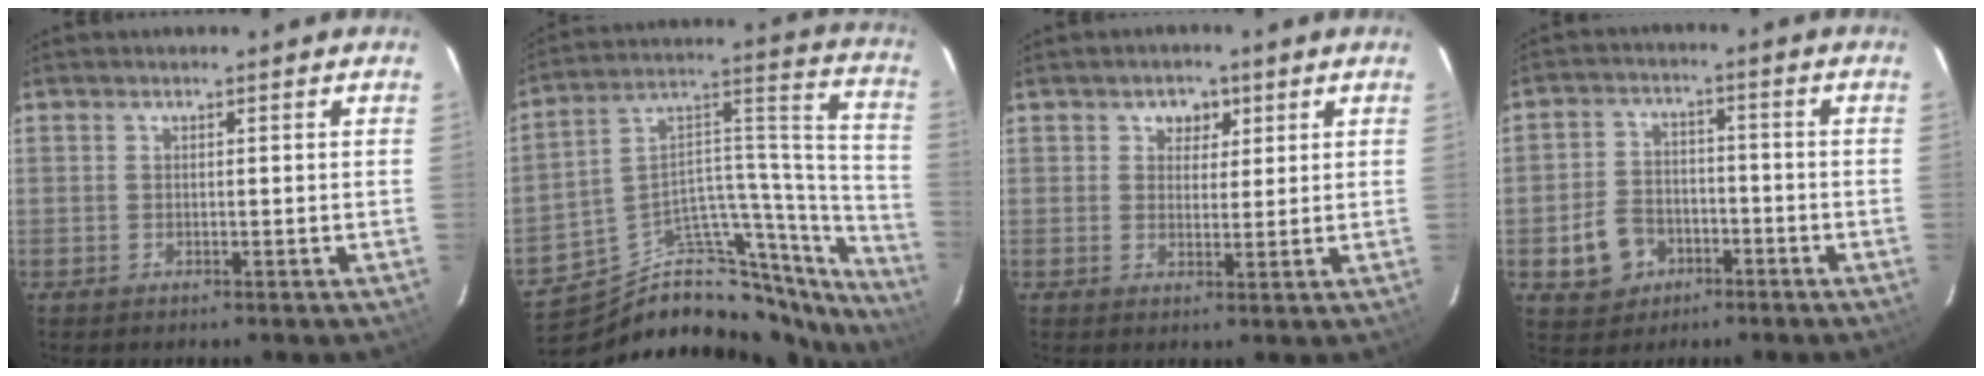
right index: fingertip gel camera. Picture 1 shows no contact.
{"total": 28.6, "force": [-24.6, 9.0, 11.5], "torque": [-0.101, 0.071, -0.381]}
{"total": 3.6, "force": [1.7, 2.9, 1.2], "torque": [-0.006, 0.007, 0.027]}
{"total": 8.1, "force": [-3.5, 6.7, 3.1], "torque": [-0.089, 0.022, -0.043]}